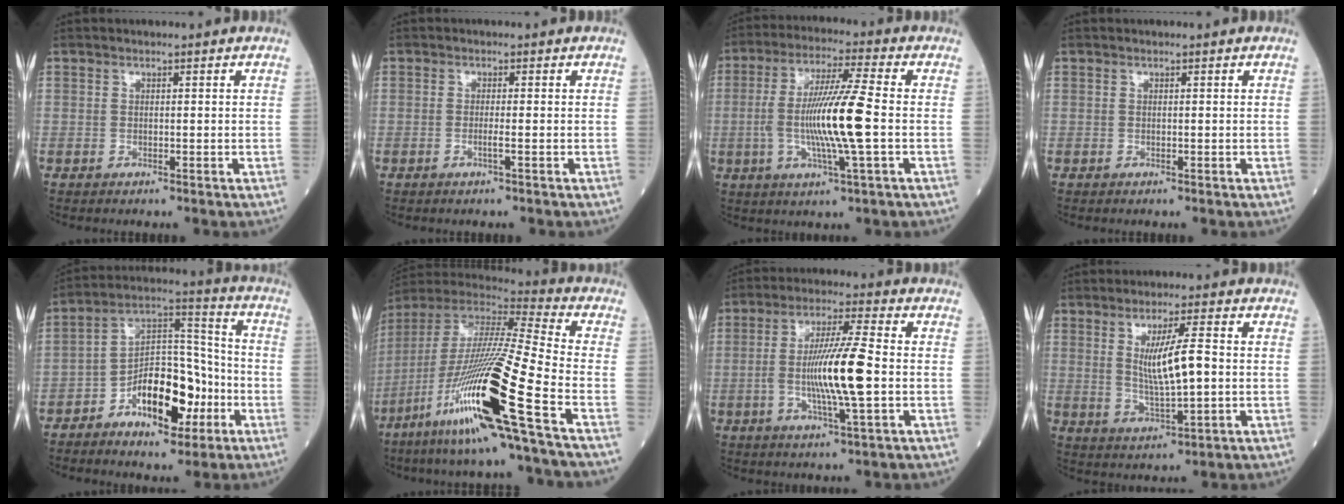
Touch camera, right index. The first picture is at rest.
{"total": 1.0, "force": [-0.3, -0.2, 1.0], "torque": [-0.018, 0.001, -0.005]}
{"total": 12.2, "force": [-1.2, -0.1, 12.2], "torque": [-0.237, 0.001, -0.025]}
{"total": 0.0}
{"total": 13.1, "force": [-5.5, 6.2, 10.1], "torque": [-0.178, 0.025, -0.084]}
{"total": 24.5, "force": [-10.8, -0.7, 22.0], "torque": [-0.445, -0.053, -0.207]}
{"total": 11.3, "force": [-1.2, 0.4, 11.2], "torque": [-0.211, 0.000, -0.024]}
{"total": 7.8, "force": [0.8, 0.7, 7.7], "torque": [-0.140, -0.007, 0.020]}